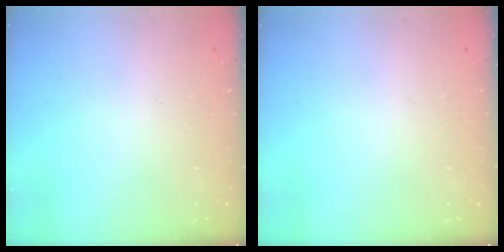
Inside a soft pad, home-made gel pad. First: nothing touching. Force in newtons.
{"total": 0.0}